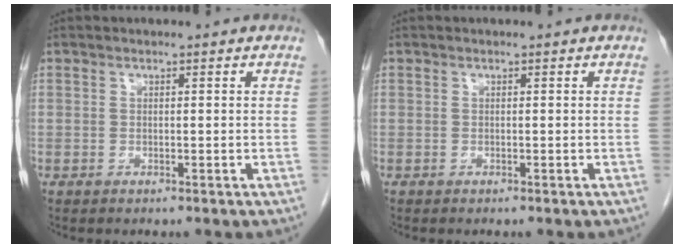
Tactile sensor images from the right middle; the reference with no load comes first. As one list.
[{"total": 0.0}]